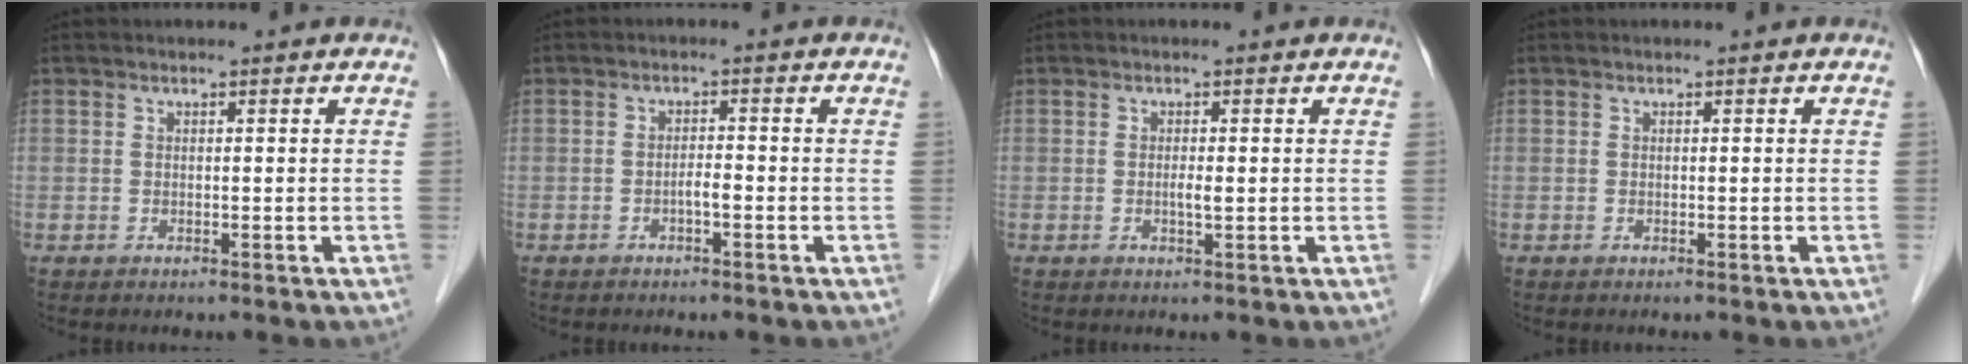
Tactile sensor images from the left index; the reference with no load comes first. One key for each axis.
{"total": 1.6, "fx": -0.8, "fy": 0.2, "fz": 1.3, "tx": -0.022, "ty": 0.001, "tz": -0.015}
{"total": 1.3, "fx": -0.1, "fy": 0.1, "fz": 1.3, "tx": -0.025, "ty": -0.003, "tz": -0.003}
{"total": 0.0}